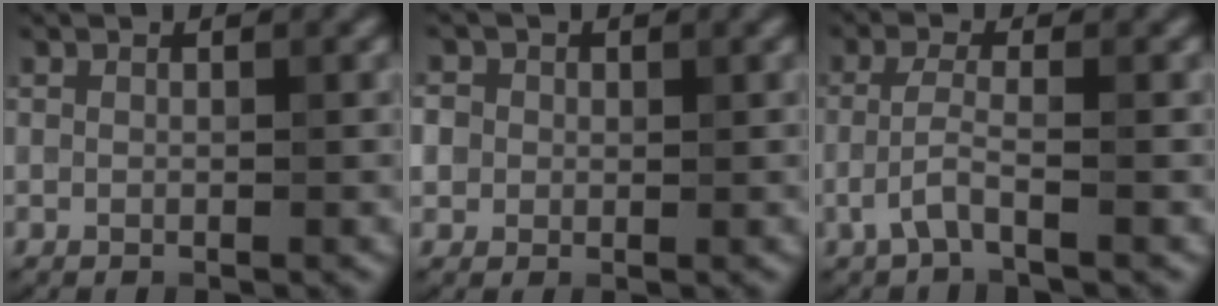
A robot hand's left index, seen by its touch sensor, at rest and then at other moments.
{"total": 3.1, "force": [0.7, 2.9, 1.1], "torque": [-0.013, 0.013, -0.006]}
{"total": 2.5, "force": [-0.9, 0.5, 2.3], "torque": [-0.051, 0.003, -0.025]}